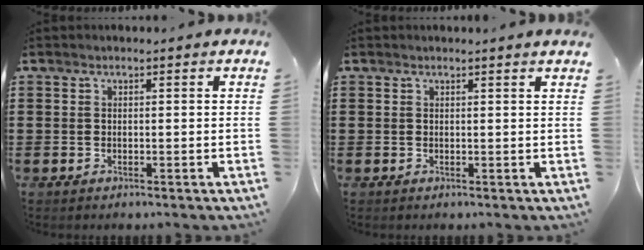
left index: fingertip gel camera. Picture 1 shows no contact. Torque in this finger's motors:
{"motor_torque": [0.98, -1.10, 0.37, 0.06]}